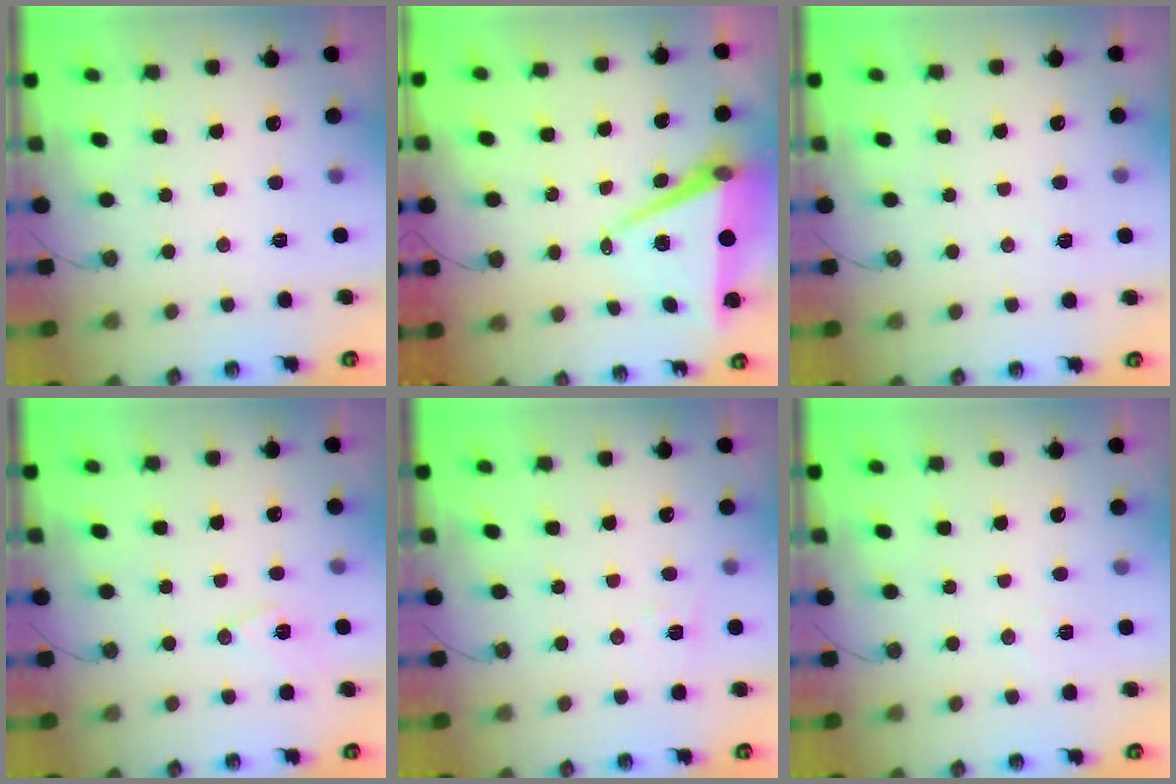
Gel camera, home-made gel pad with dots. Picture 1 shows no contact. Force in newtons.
{"total": 9.2, "press": 8.2, "slide": 4.1}
{"total": 4.5, "press": 1.6, "slide": 4.2}
{"total": 7.8, "press": 7.0, "slide": 3.6}
{"total": 6.3, "press": 6.0, "slide": 1.9}
{"total": 7.0, "press": 5.5, "slide": 4.4}